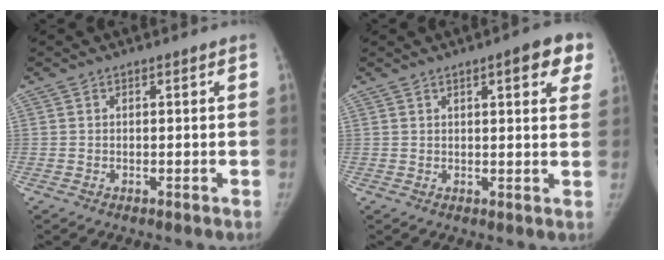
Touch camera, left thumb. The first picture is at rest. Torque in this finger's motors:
{"motor_torque": [0.01, 0.02, 0.02, 0.24, 0.01]}